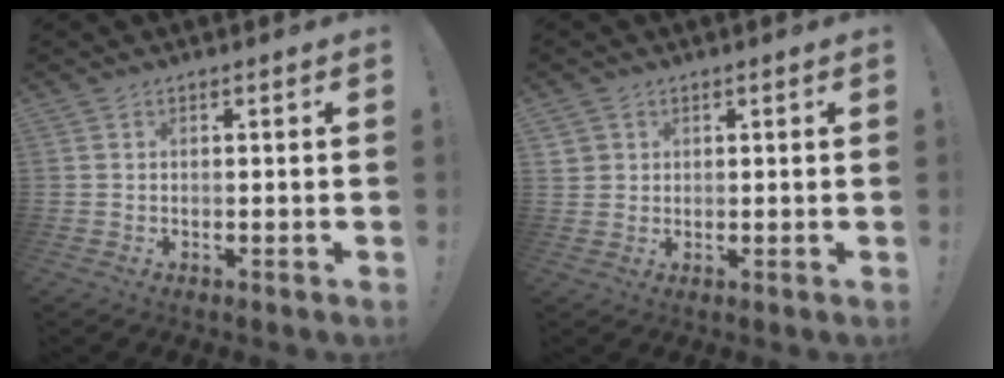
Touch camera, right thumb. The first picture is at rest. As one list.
[{"total": 2.4, "force": [1.4, 1.9, 0.5], "torque": [-0.009, -0.004, 0.026]}]